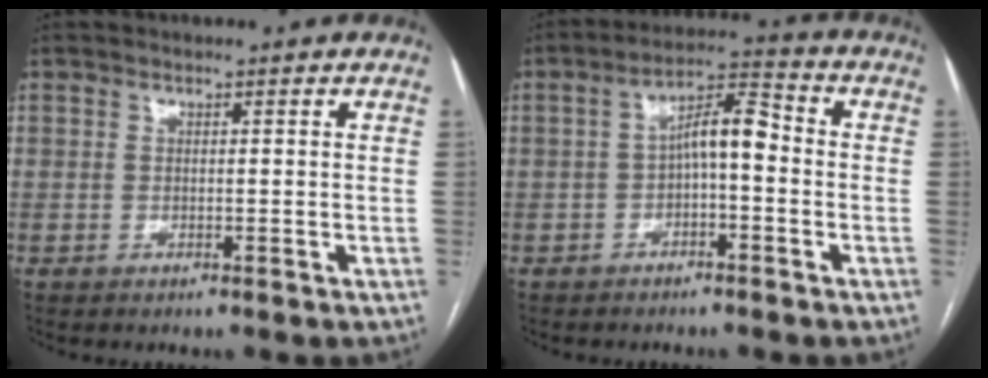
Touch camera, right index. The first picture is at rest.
{"total": 6.8, "force": [-0.6, 2.0, 6.4], "torque": [-0.112, 0.032, -0.012]}